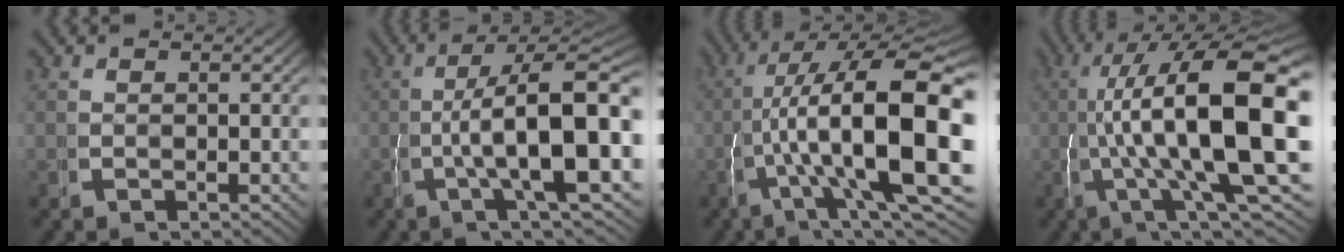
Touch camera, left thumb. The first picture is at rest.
{"total": 13.4, "force": [-0.6, 5.7, 12.1], "torque": [-0.185, -0.016, -0.002]}
{"total": 18.3, "force": [-0.9, 8.6, 16.1], "torque": [-0.273, -0.037, 0.006]}
{"total": 19.0, "force": [0.9, 8.8, 16.8], "torque": [-0.259, -0.019, 0.016]}